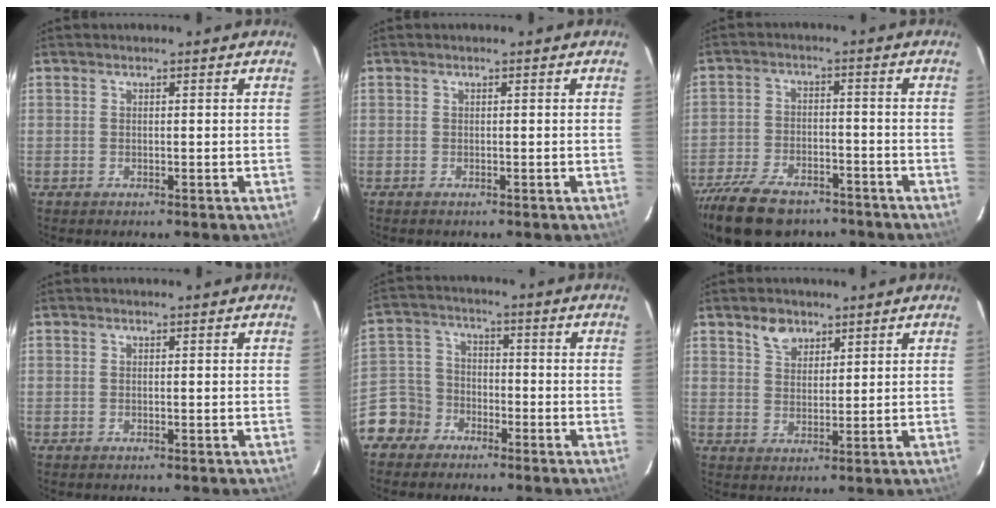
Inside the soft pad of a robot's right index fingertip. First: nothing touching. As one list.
[{"total": 0.0}, {"total": 17.1, "force": [-12.9, 7.9, 8.0], "torque": [-0.190, -0.015, -0.209]}, {"total": 0.0}, {"total": 8.0, "force": [-5.2, 6.1, 0.6], "torque": [-0.029, 0.032, -0.107]}, {"total": 4.4, "force": [3.0, 2.7, 1.7], "torque": [-0.022, 0.008, 0.056]}]